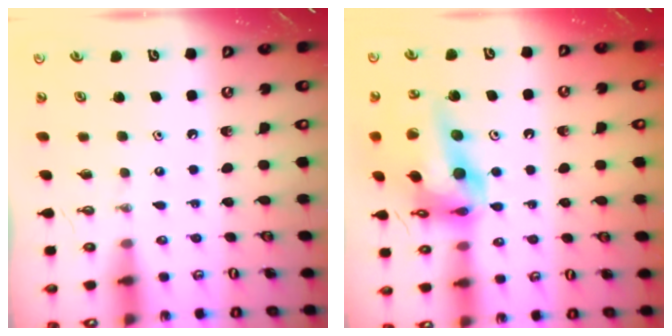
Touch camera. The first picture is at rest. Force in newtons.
{"total": 20.8, "press": 20.6, "slide": 2.3}